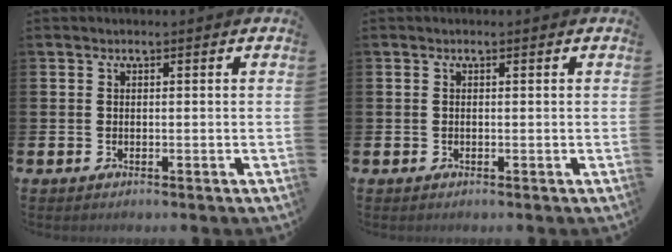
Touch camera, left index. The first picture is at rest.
{"total": 0.0}